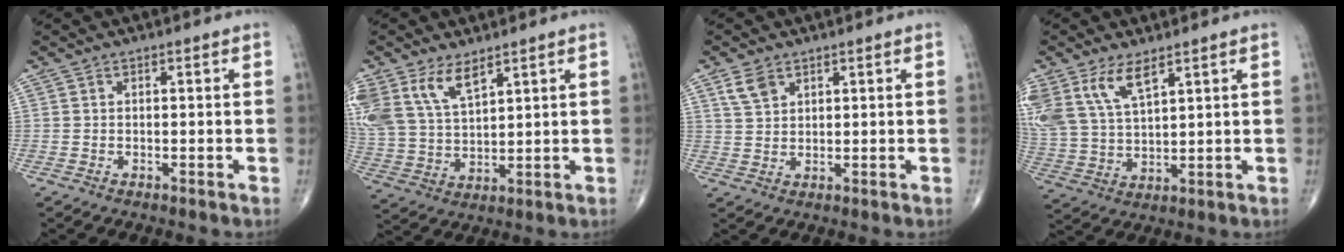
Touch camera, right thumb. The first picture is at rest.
{"total": 12.1, "force": [7.1, 5.9, 7.7], "torque": [-0.158, -0.020, 0.154]}
{"total": 3.9, "force": [2.4, 2.4, 2.0], "torque": [-0.033, -0.007, 0.053]}
{"total": 11.8, "force": [6.8, 5.3, 8.1], "torque": [-0.168, -0.017, 0.146]}